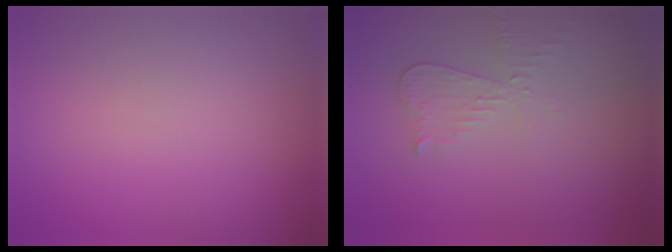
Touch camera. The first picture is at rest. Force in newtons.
{"total": 2.1, "press": 2.1, "slide": 0.1}